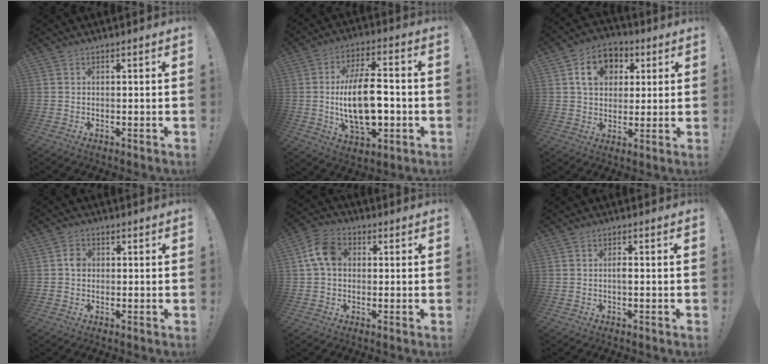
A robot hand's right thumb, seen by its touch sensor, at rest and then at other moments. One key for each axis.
{"total": 18.2, "fx": -2.3, "fy": 8.7, "fz": 15.9, "tx": -0.294, "ty": 0.004, "tz": -0.041}
{"total": 11.2, "fx": 3.7, "fy": 8.9, "fz": 5.7, "tx": -0.081, "ty": 0.000, "tz": 0.070}
{"total": 2.8, "fx": -0.2, "fy": 2.3, "fz": 1.6, "tx": -0.021, "ty": 0.006, "tz": -0.008}
{"total": 8.9, "fx": 1.0, "fy": 6.5, "fz": 6.1, "tx": -0.117, "ty": 0.026, "tz": 0.027}
{"total": 1.4, "fx": -0.4, "fy": 0.2, "fz": 1.3, "tx": -0.030, "ty": 0.005, "tz": -0.008}